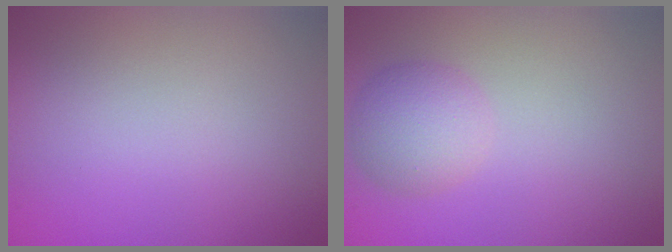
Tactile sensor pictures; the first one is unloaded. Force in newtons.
{"total": 3.1, "press": 3.1, "slide": 0.1}